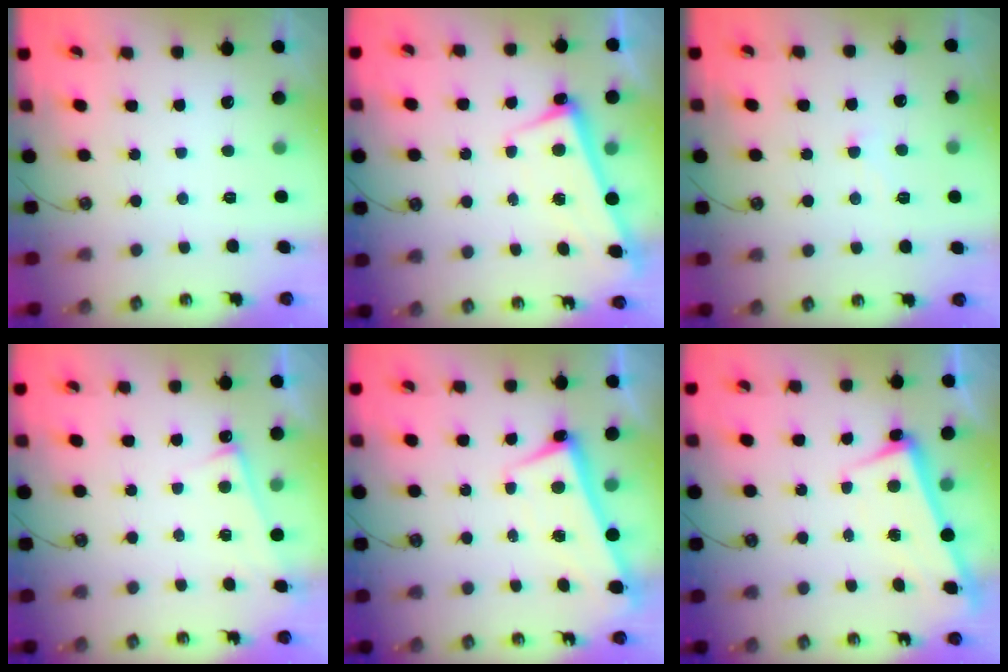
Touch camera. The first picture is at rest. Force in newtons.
{"total": 2.6, "press": 2.4, "slide": 0.9}
{"total": 2.6, "press": 2.5, "slide": 0.6}
{"total": 4.5, "press": 4.5, "slide": 0.3}
{"total": 2.5, "press": 2.4, "slide": 0.6}
{"total": 2.4, "press": 2.2, "slide": 0.9}